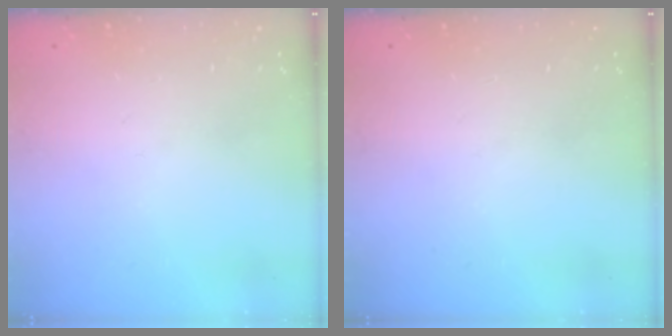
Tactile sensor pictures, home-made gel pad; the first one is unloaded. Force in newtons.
{"total": 0.0}